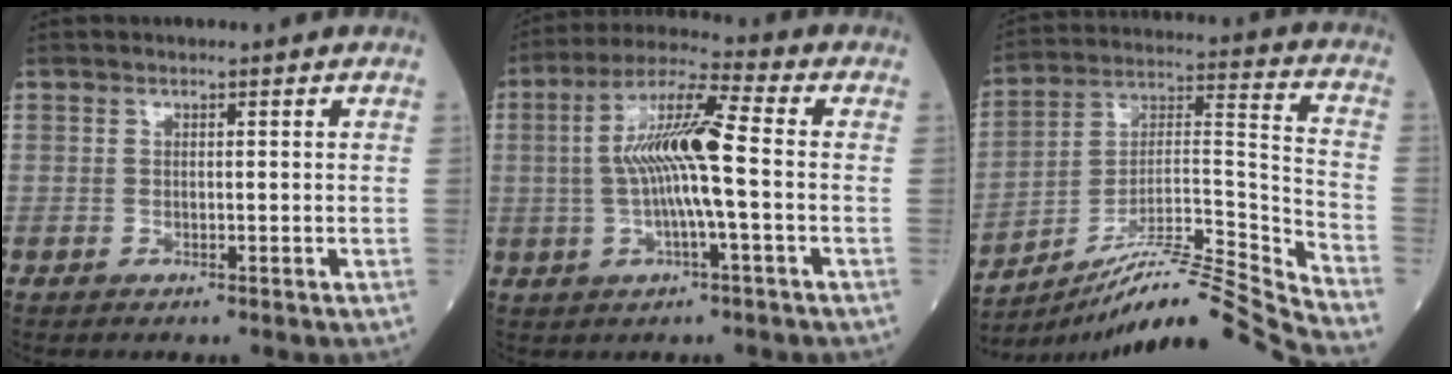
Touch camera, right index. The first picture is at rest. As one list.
[{"total": 11.4, "force": [-0.4, 0.8, 11.3], "torque": [-0.218, 0.015, -0.014]}, {"total": 20.1, "force": [-17.6, -2.5, 9.3], "torque": [-0.149, 0.024, -0.296]}]